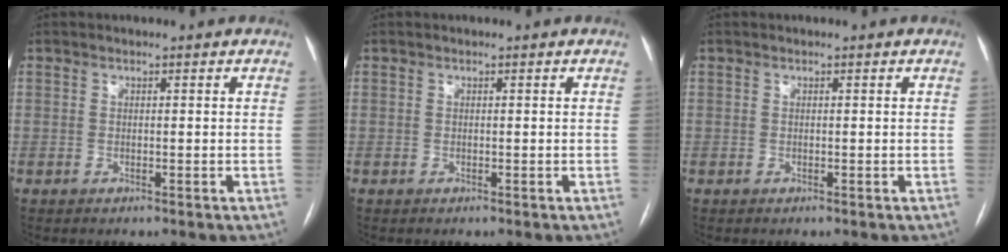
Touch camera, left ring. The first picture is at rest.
{"total": 0.0}
{"total": 0.0}